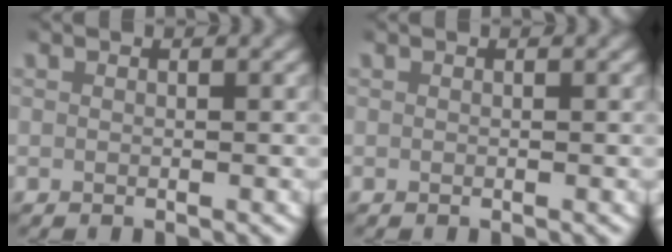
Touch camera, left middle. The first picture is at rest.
{"total": 0.0}